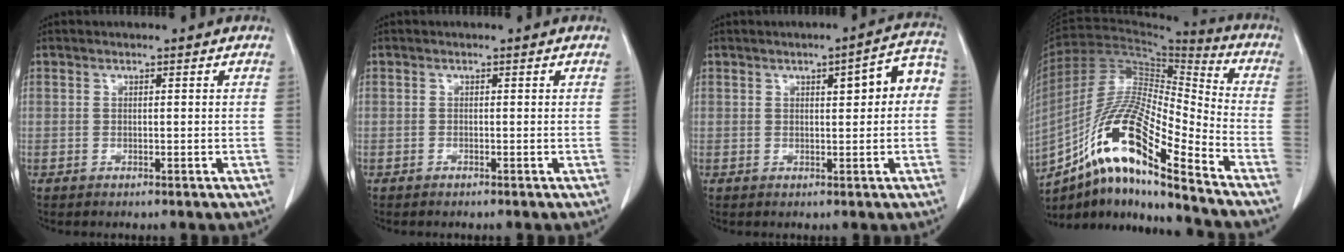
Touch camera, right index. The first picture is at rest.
{"total": 0.0}
{"total": 5.8, "force": [0.9, 1.5, 5.6], "torque": [-0.067, 0.025, 0.008]}
{"total": 21.5, "force": [-13.5, 2.3, 16.6], "torque": [-0.335, -0.008, -0.245]}